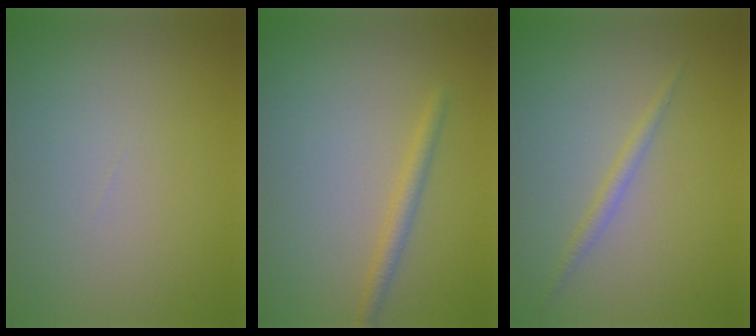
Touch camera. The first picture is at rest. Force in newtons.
{"total": 1.7, "press": 1.7, "slide": 0.1}
{"total": 1.2, "press": 1.2, "slide": 0.1}